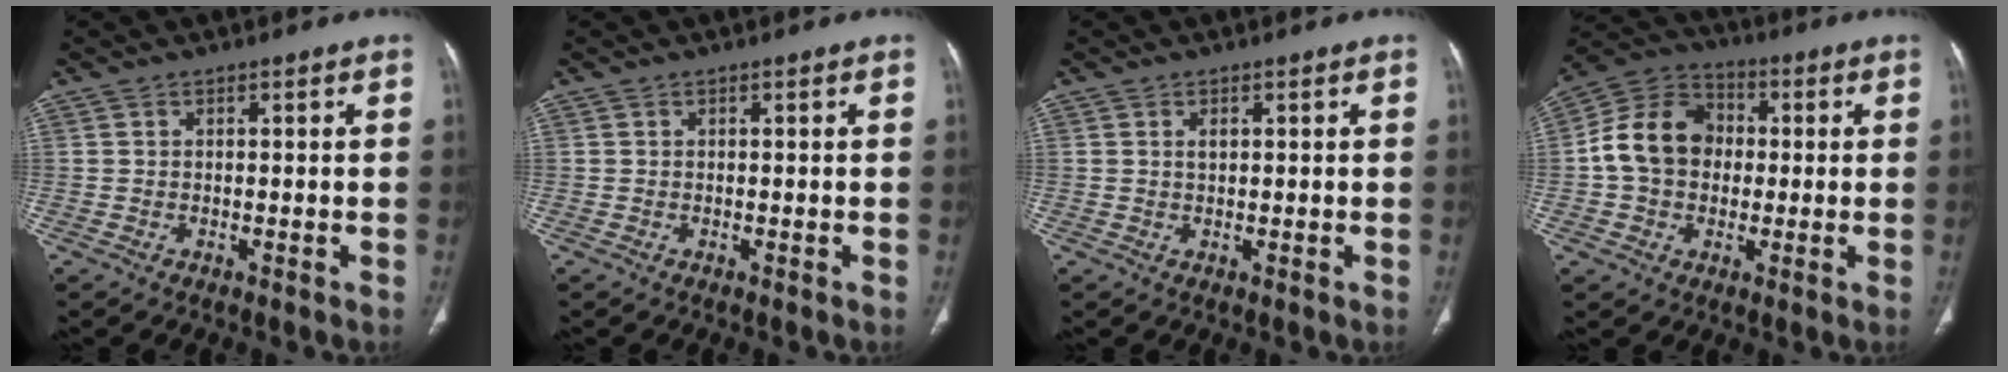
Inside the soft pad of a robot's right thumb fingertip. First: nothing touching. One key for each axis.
{"total": 0.0}
{"total": 1.3, "fx": 0.5, "fy": 0.7, "fz": 1.0, "tx": -0.015, "ty": 0.000, "tz": 0.011}
{"total": 13.3, "fx": 0.2, "fy": 10.7, "fz": 7.9, "tx": -0.124, "ty": 0.033, "tz": -0.007}